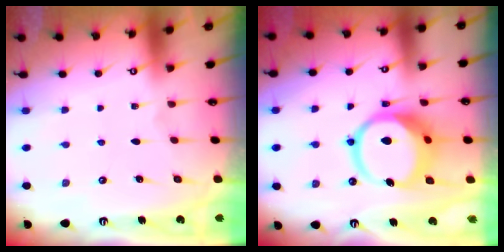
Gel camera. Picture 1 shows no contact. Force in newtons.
{"total": 13.1, "press": 12.9, "slide": 1.9}